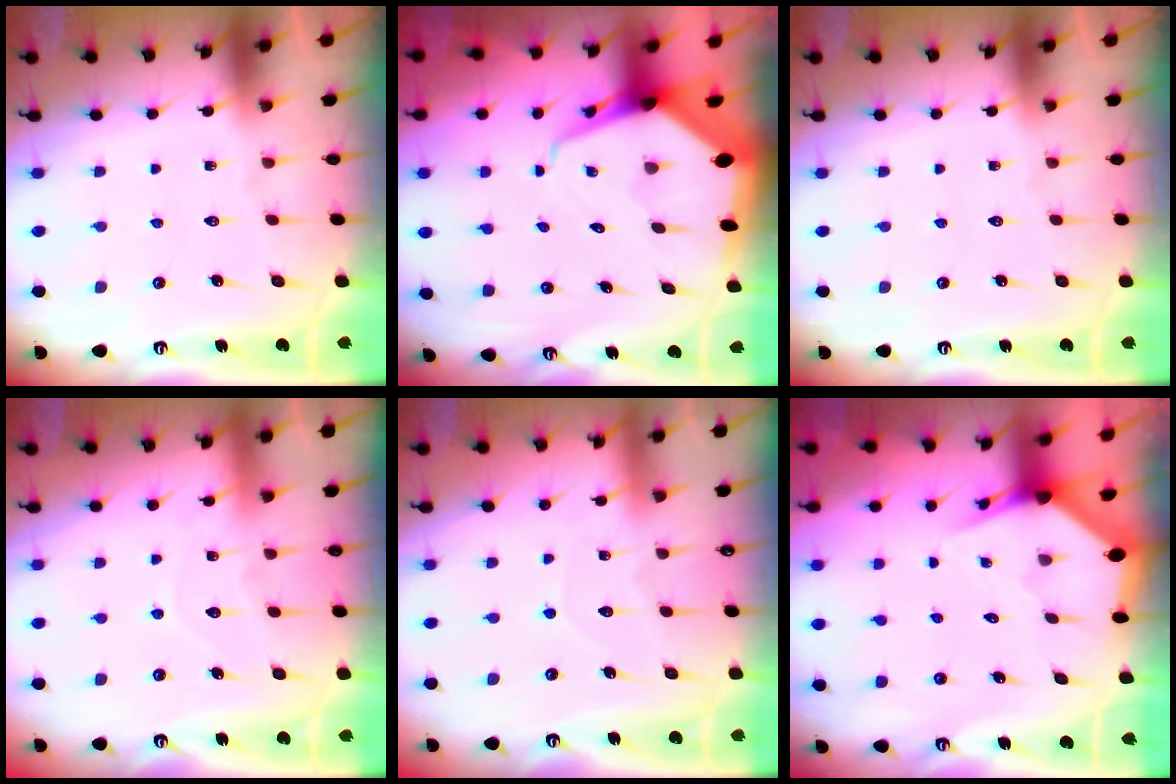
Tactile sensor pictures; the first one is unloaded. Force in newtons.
{"total": 7.9, "press": 7.9, "slide": 1.0}
{"total": 0.0}
{"total": 7.1, "press": 7.1, "slide": 0.7}
{"total": 4.7, "press": 4.6, "slide": 0.2}
{"total": 3.4, "press": 3.4, "slide": 0.4}